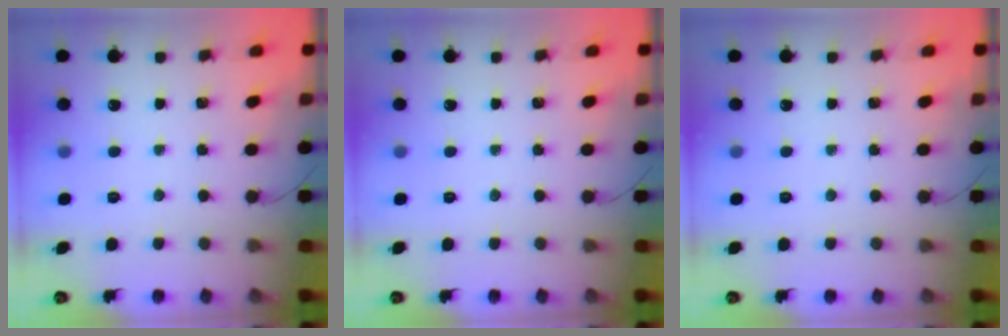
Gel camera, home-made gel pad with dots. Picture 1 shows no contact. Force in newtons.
{"total": 0.0}
{"total": 0.0}